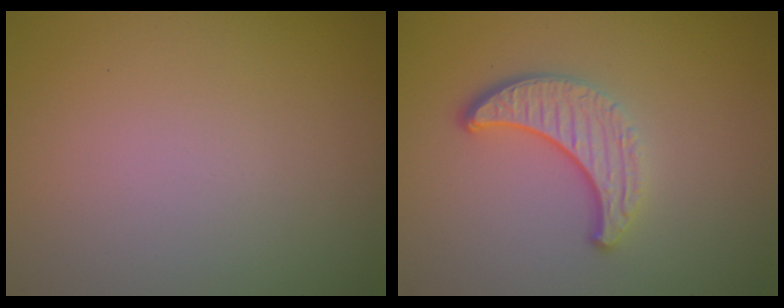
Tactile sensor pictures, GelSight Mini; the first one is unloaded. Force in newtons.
{"total": 3.8, "press": 2.9, "slide": 2.5}